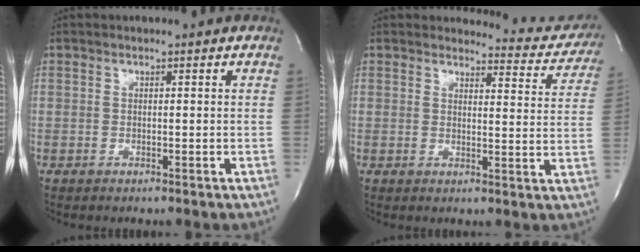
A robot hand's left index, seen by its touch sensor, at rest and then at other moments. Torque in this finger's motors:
{"motor_torque": [1.10, -1.04, 0.13, -0.03]}